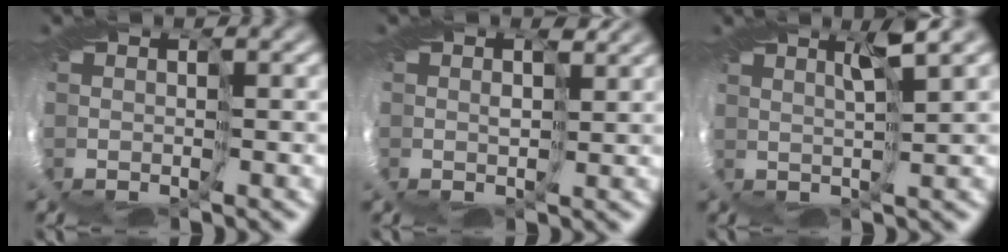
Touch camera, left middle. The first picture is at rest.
{"total": 1.9, "force": [1.5, 1.0, 0.8], "torque": [-0.022, 0.010, 0.013]}
{"total": 1.8, "force": [1.3, -0.6, 1.1], "torque": [-0.021, 0.005, 0.018]}